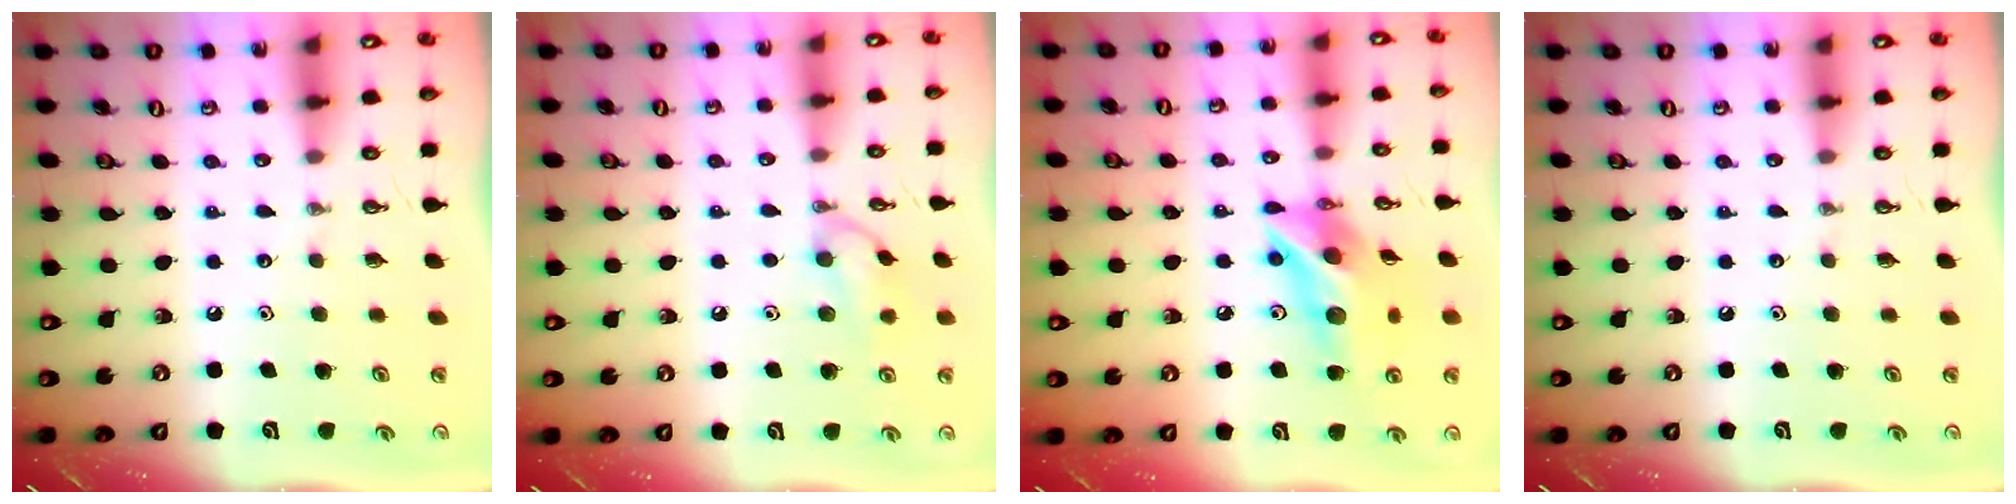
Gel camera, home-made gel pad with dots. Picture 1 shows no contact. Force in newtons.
{"total": 9.8, "press": 9.4, "slide": 2.9}
{"total": 14.7, "press": 14.7, "slide": 1.3}
{"total": 0.0}